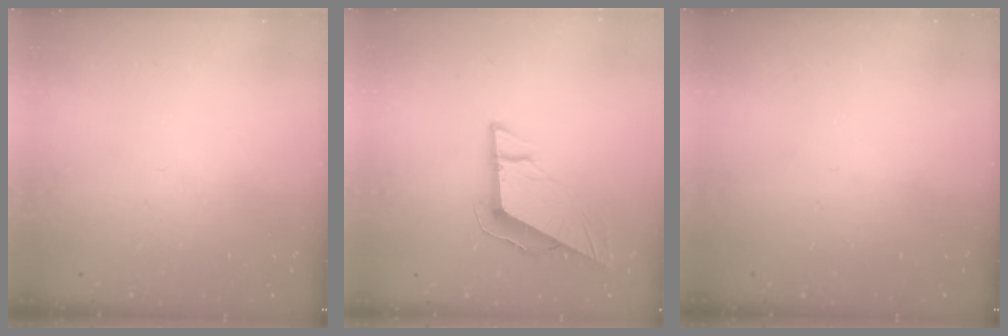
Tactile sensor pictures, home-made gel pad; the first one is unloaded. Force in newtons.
{"total": 9.6, "press": 9.5, "slide": 1.0}
{"total": 0.0}